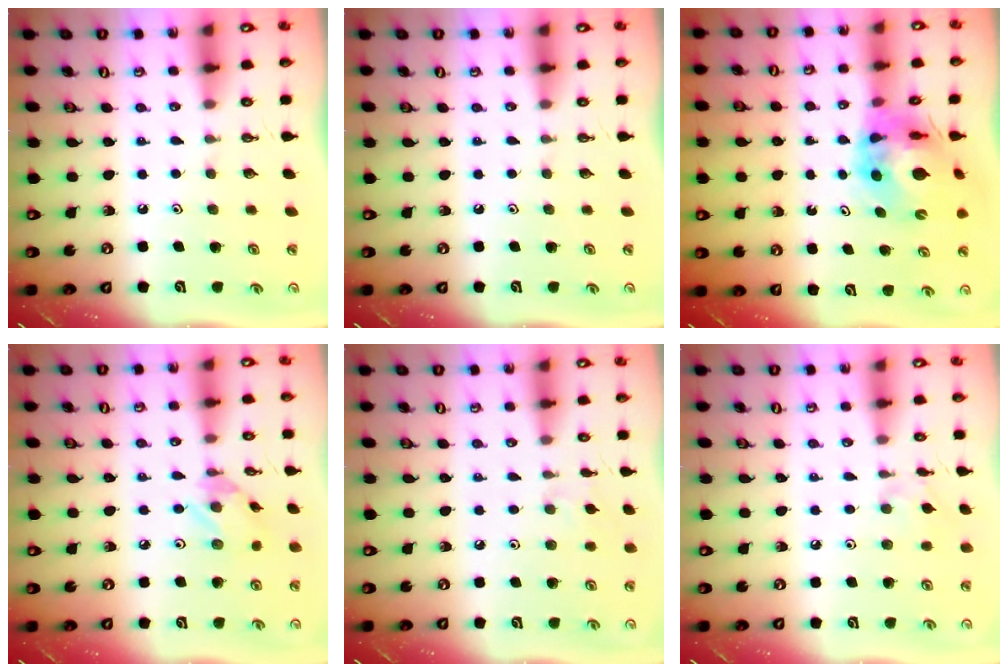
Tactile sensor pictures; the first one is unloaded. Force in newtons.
{"total": 0.0}
{"total": 12.0, "press": 11.9, "slide": 1.4}
{"total": 3.7, "press": 3.7, "slide": 0.1}
{"total": 2.9, "press": 2.9, "slide": 0.6}
{"total": 3.0, "press": 3.0, "slide": 0.1}